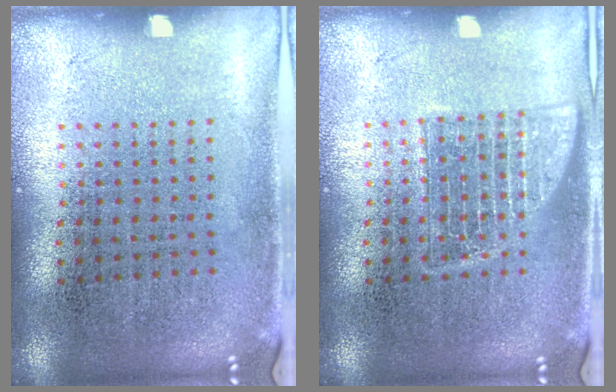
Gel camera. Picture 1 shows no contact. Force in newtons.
{"total": 2.2, "press": 2.1, "slide": 0.5}